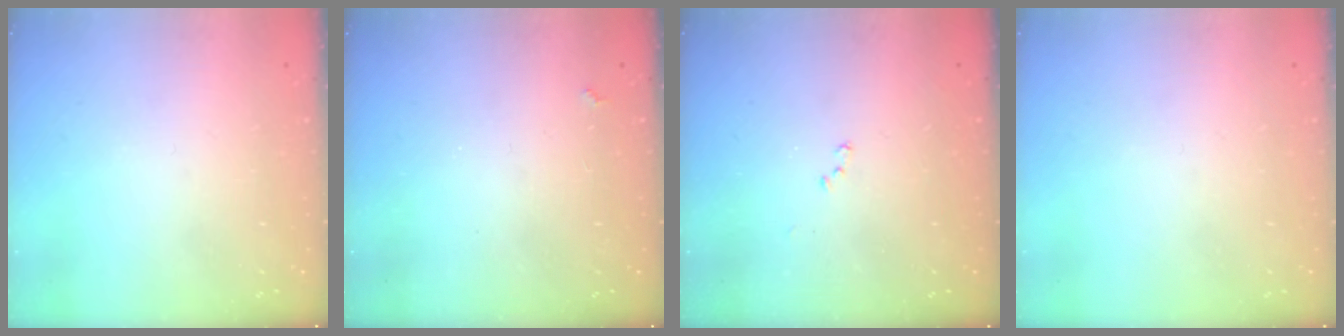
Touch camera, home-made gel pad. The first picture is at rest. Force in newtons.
{"total": 1.7, "press": 1.7, "slide": 0.4}
{"total": 8.1, "press": 8.0, "slide": 1.1}
{"total": 0.0}